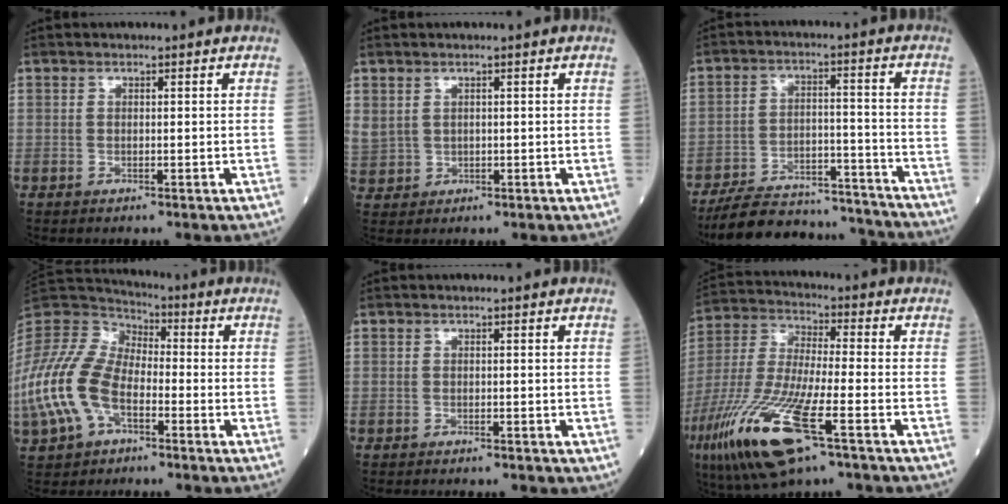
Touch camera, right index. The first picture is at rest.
{"total": 5.8, "force": [1.6, 4.9, 2.5], "torque": [-0.085, 0.010, 0.047]}
{"total": 16.8, "force": [-15.9, 3.9, 4.0], "torque": [-0.068, 0.023, -0.231]}
{"total": 16.1, "force": [-4.9, 9.7, 11.9], "torque": [-0.288, 0.010, -0.095]}
{"total": 0.6, "force": [-0.4, 0.2, 0.3], "torque": [-0.008, 0.000, -0.004]}
{"total": 19.5, "force": [-9.3, 3.7, 16.8], "torque": [-0.398, -0.048, -0.173]}